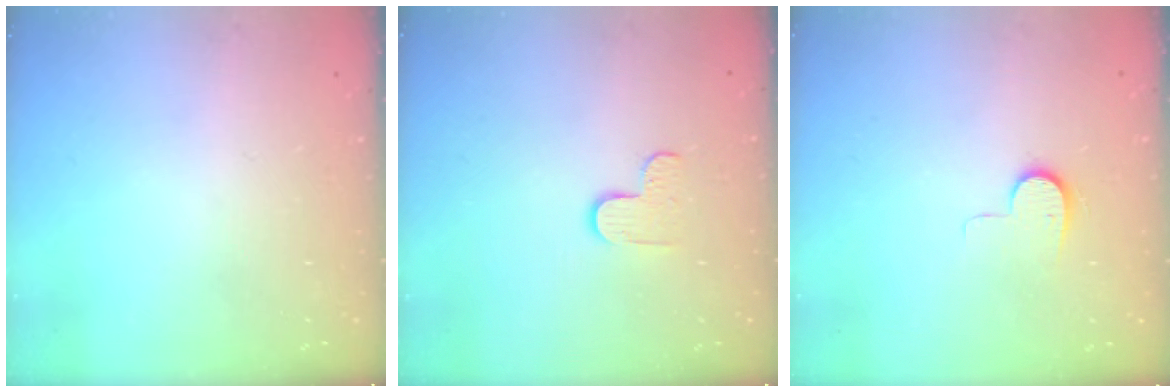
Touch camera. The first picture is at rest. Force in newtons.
{"total": 3.7, "press": 3.7, "slide": 0.3}
{"total": 7.1, "press": 7.1, "slide": 0.7}